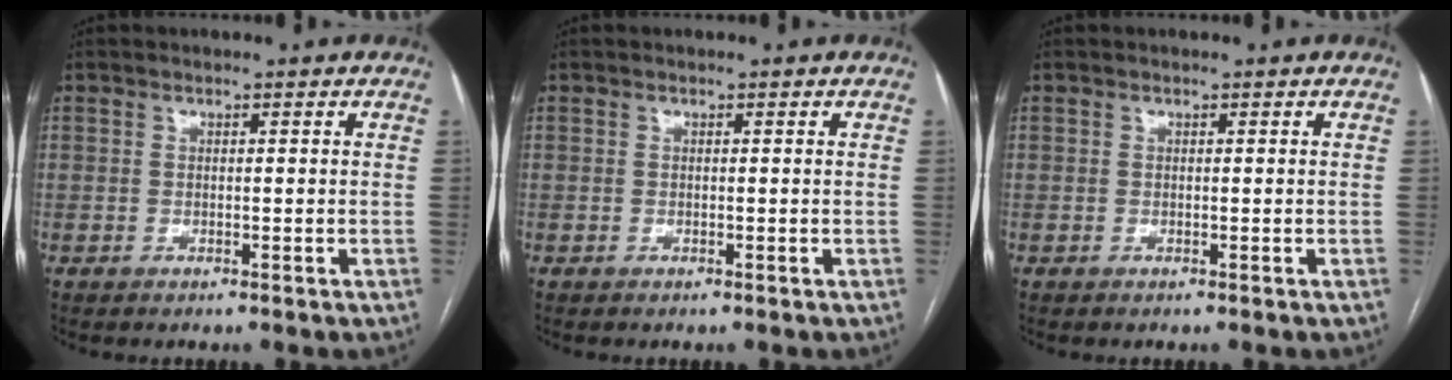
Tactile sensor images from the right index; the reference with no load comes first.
{"total": 0.0}
{"total": 0.0}